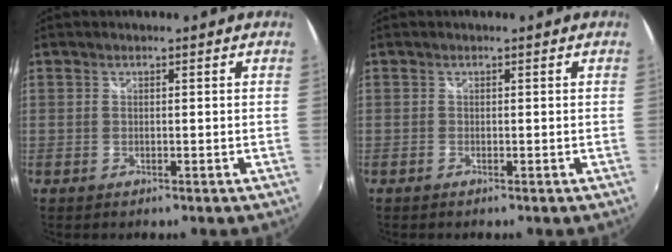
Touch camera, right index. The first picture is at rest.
{"total": 0.0}